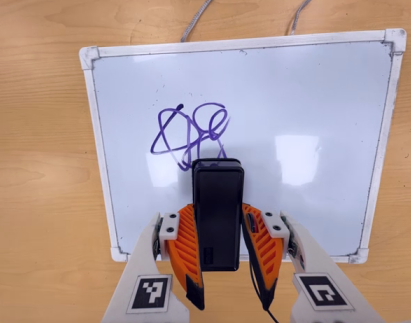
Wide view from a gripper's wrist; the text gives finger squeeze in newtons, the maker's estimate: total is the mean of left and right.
{"total": 3.2, "left": 1.8, "right": 4.6}